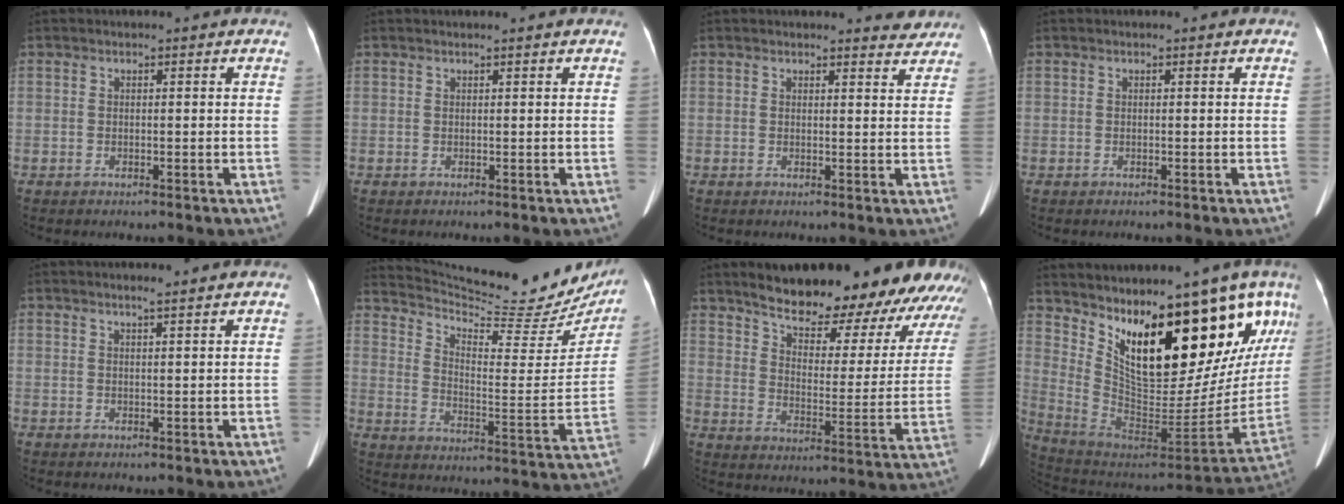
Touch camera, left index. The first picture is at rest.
{"total": 1.7, "force": [1.5, -0.3, 0.6], "torque": [-0.006, -0.003, 0.018]}
{"total": 4.2, "force": [4.1, 1.0, 0.5], "torque": [0.007, -0.025, 0.027]}
{"total": 0.0}
{"total": 1.8, "force": [1.5, -0.6, 0.8], "torque": [-0.012, -0.014, 0.023]}
{"total": 25.1, "force": [23.3, 4.3, 8.3], "torque": [-0.142, -0.087, 0.305]}
{"total": 26.8, "force": [23.0, 6.3, 12.1], "torque": [-0.169, -0.077, 0.281]}
{"total": 27.0, "force": [18.4, 8.5, 17.8], "torque": [-0.266, -0.035, 0.275]}